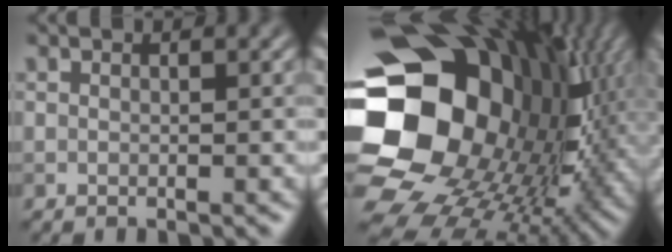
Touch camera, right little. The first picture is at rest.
{"total": 22.6, "force": [0.6, 18.1, 13.6], "torque": [-0.287, -0.027, -0.008]}